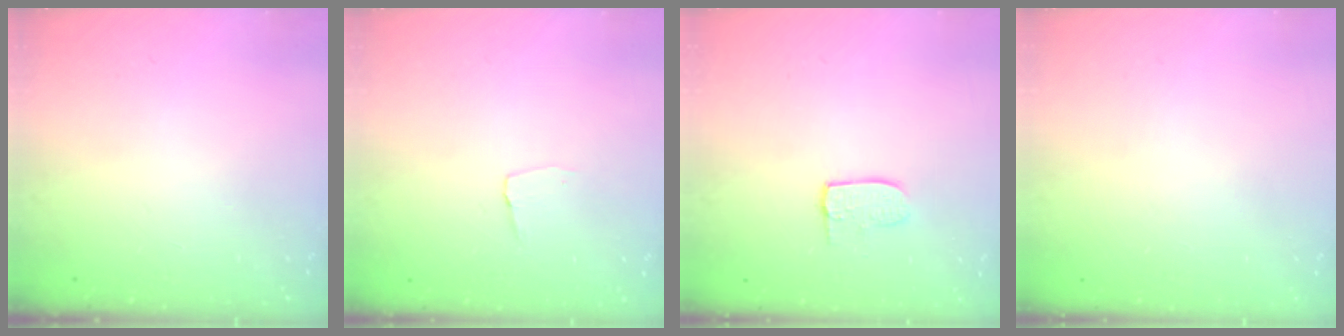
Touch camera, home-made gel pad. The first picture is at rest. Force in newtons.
{"total": 3.5, "press": 3.4, "slide": 0.2}
{"total": 6.5, "press": 6.5, "slide": 0.6}
{"total": 0.0}